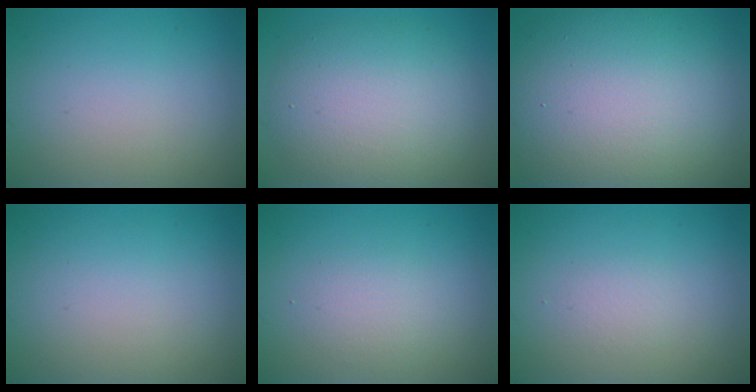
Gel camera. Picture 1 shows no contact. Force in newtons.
{"total": 7.6, "press": 7.6, "slide": 0.2}
{"total": 15.3, "press": 15.3, "slide": 1.1}
{"total": 0.0}
{"total": 1.7, "press": 1.7, "slide": 0.1}
{"total": 0.9, "press": 0.9, "slide": 0.2}